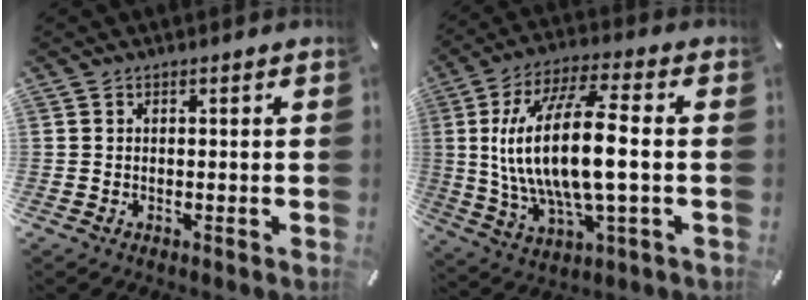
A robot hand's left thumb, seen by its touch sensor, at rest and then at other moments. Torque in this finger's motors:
{"motor_torque": [0.81, 0.74, 2.34, -0.43, 0.35]}